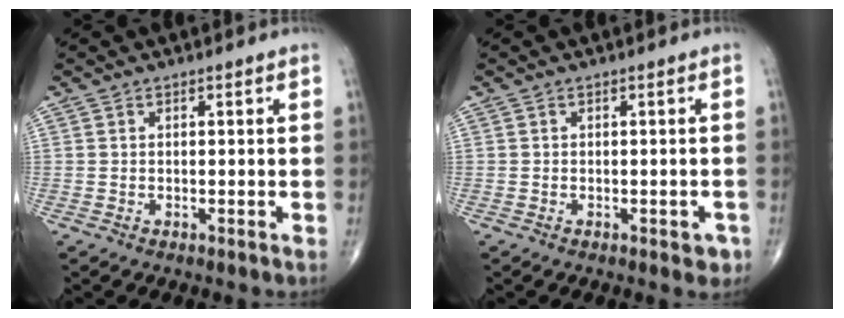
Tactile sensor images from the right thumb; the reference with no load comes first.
{"total": 2.2, "force": [-1.0, 1.1, 1.5], "torque": [-0.006, 0.004, -0.011]}